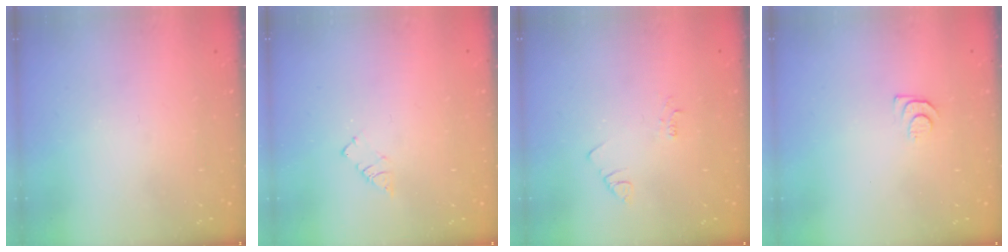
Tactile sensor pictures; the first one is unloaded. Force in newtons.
{"total": 2.6, "press": 2.6, "slide": 0.3}
{"total": 2.1, "press": 2.1, "slide": 0.4}
{"total": 5.4, "press": 5.4, "slide": 0.7}